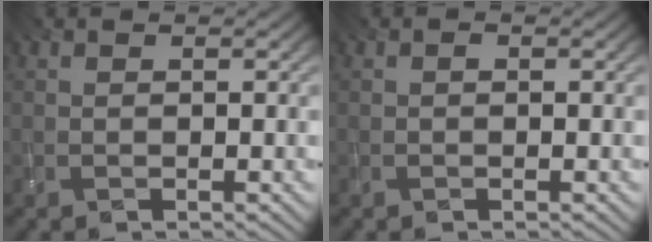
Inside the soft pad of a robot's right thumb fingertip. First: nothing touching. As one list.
[{"total": 0.6, "force": [-0.5, 0.3, 0.3], "torque": [0.001, -0.002, -0.009]}]